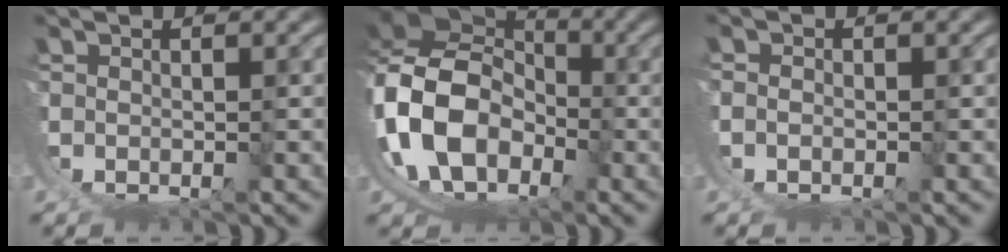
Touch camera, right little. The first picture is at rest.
{"total": 17.1, "force": [1.4, 13.9, 9.9], "torque": [-0.262, -0.056, 0.036]}
{"total": 1.8, "force": [-0.1, 1.6, 0.8], "torque": [-0.027, -0.004, -0.001]}